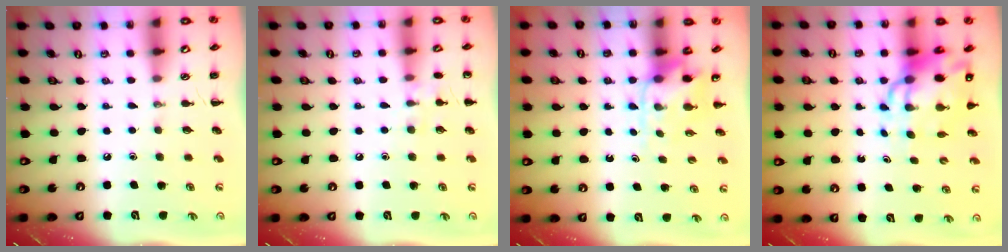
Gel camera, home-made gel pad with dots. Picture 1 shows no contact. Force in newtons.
{"total": 7.2, "press": 7.0, "slide": 1.8}
{"total": 4.8, "press": 4.8, "slide": 0.3}
{"total": 11.1, "press": 10.6, "slide": 3.2}